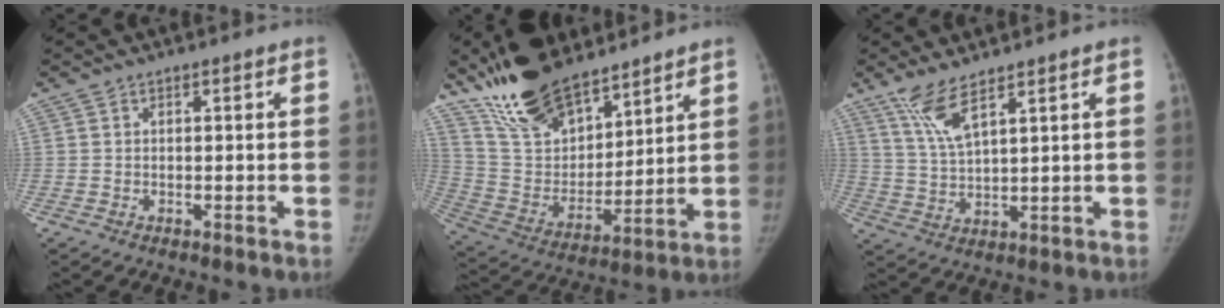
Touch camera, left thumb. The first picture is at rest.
{"total": 21.0, "force": [15.9, 9.0, 10.4], "torque": [-0.152, -0.068, 0.297]}
{"total": 6.5, "force": [4.6, 1.0, 4.6], "torque": [-0.098, -0.026, 0.101]}